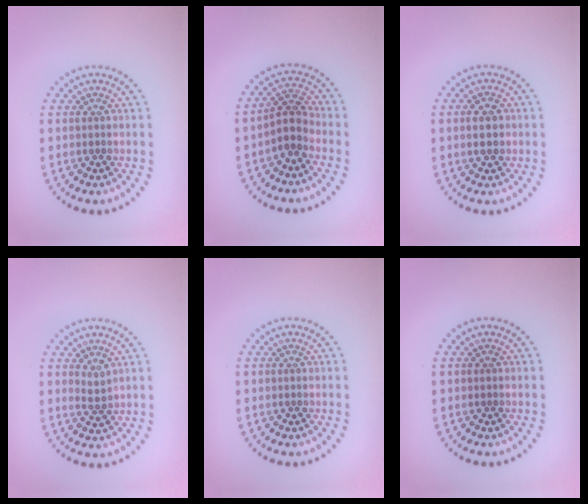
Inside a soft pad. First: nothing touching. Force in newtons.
{"total": 2.6, "press": 2.1, "slide": 1.4}
{"total": 2.8, "press": 2.8, "slide": 0.2}
{"total": 1.1, "press": 0.8, "slide": 0.7}
{"total": 0.0}
{"total": 0.0}